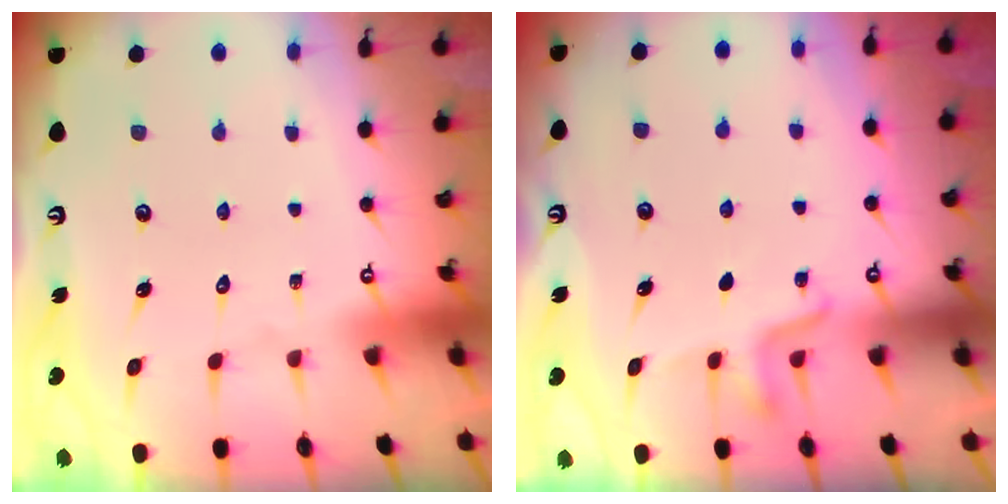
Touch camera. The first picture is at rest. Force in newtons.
{"total": 3.0, "press": 2.9, "slide": 0.8}